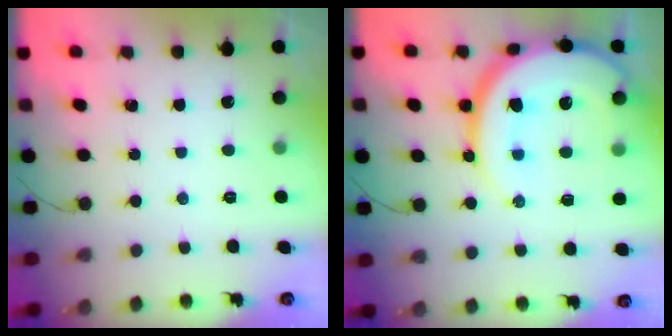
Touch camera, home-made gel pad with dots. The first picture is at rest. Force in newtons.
{"total": 23.5, "press": 23.5, "slide": 1.9}